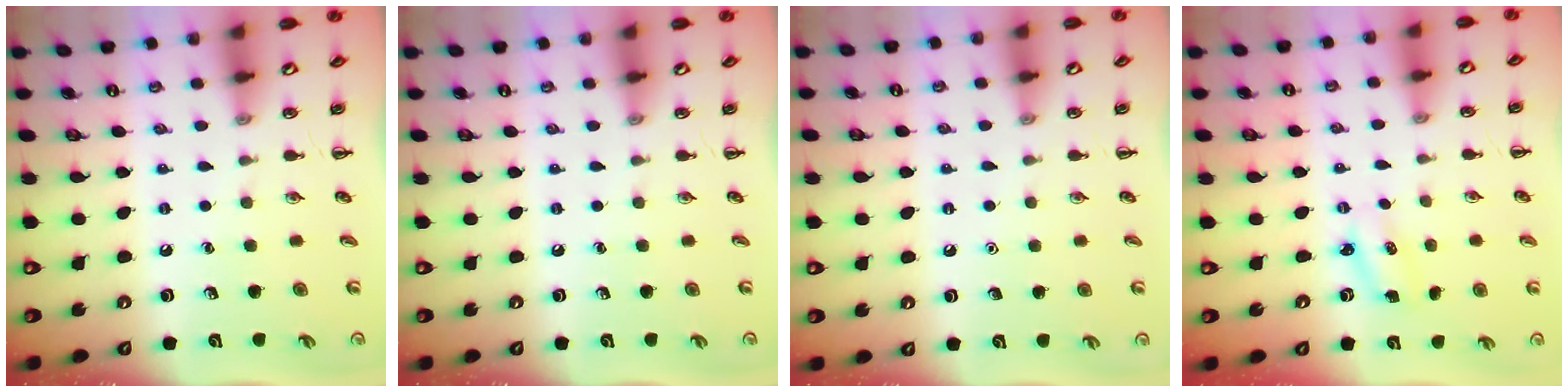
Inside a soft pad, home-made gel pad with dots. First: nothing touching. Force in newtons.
{"total": 0.0}
{"total": 1.5, "press": 1.5, "slide": 0.1}
{"total": 2.5, "press": 2.5, "slide": 0.4}